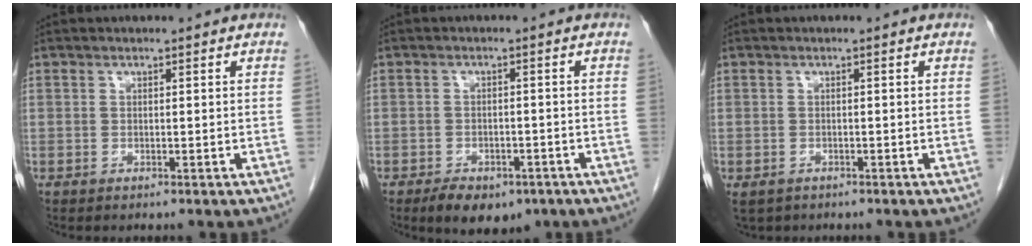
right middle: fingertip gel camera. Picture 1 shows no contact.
{"total": 7.7, "force": [-5.3, 4.1, 3.9], "torque": [-0.051, 0.001, -0.074]}
{"total": 2.5, "force": [-1.6, 1.7, 0.8], "torque": [-0.015, -0.001, -0.021]}